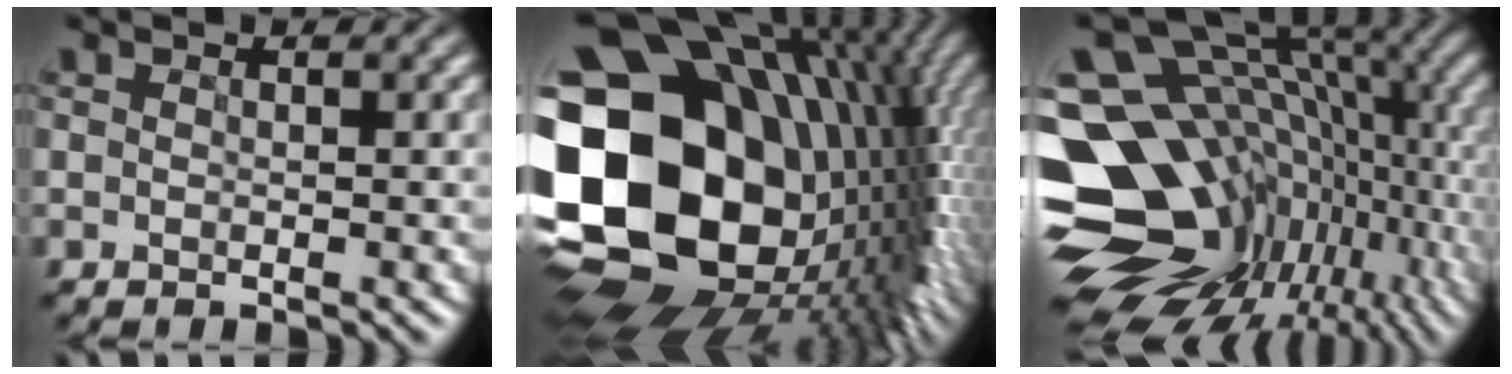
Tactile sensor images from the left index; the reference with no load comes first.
{"total": 22.9, "force": [1.1, 17.4, 14.8], "torque": [-0.336, -0.027, 0.041]}
{"total": 18.2, "force": [-2.3, 13.4, 12.1], "torque": [-0.215, 0.000, 0.001]}